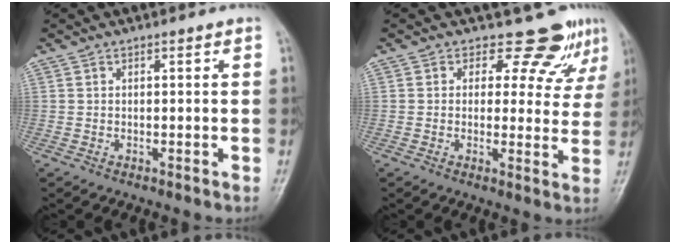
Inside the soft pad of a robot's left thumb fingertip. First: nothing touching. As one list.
[{"total": 7.9, "force": [6.1, 4.4, 2.4], "torque": [0.008, -0.041, 0.066]}]